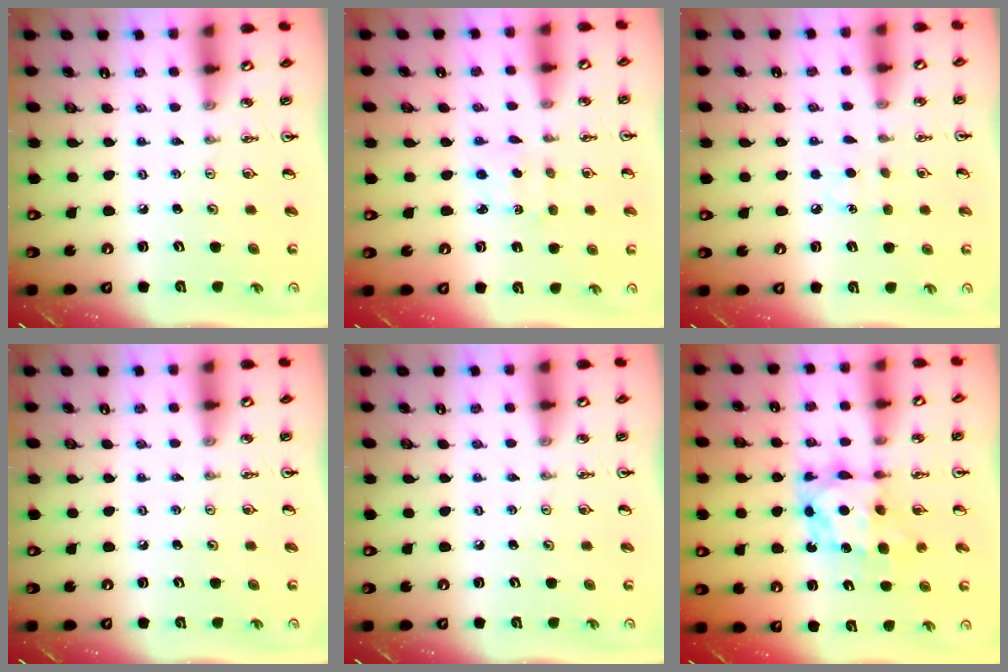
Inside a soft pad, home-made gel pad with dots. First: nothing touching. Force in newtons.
{"total": 2.5, "press": 2.4, "slide": 0.6}
{"total": 4.7, "press": 4.7, "slide": 0.5}
{"total": 0.0}
{"total": 0.0}
{"total": 6.9, "press": 6.9, "slide": 0.6}